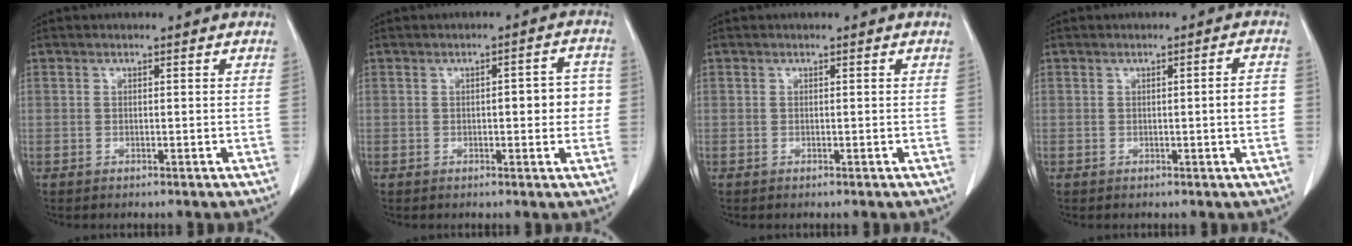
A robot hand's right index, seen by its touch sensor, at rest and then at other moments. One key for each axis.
{"total": 5.5, "fx": -0.1, "fy": 1.7, "fz": 5.2, "tx": -0.060, "ty": 0.014, "tz": -0.003}
{"total": 0.0}
{"total": 3.1, "fx": -0.3, "fy": 0.1, "fz": 3.1, "tx": -0.041, "ty": 0.001, "tz": -0.005}